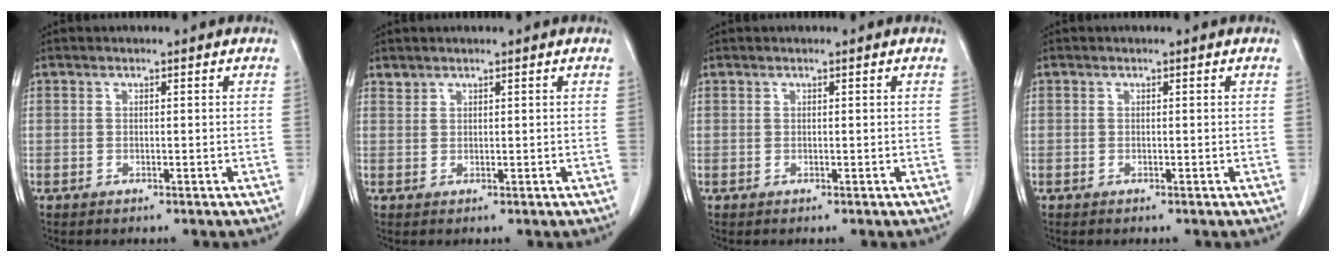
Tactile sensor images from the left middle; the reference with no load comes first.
{"total": 0.9, "force": [0.9, 0.2, -0.1], "torque": [-0.002, 0.001, 0.019]}
{"total": 0.0}
{"total": 0.0}